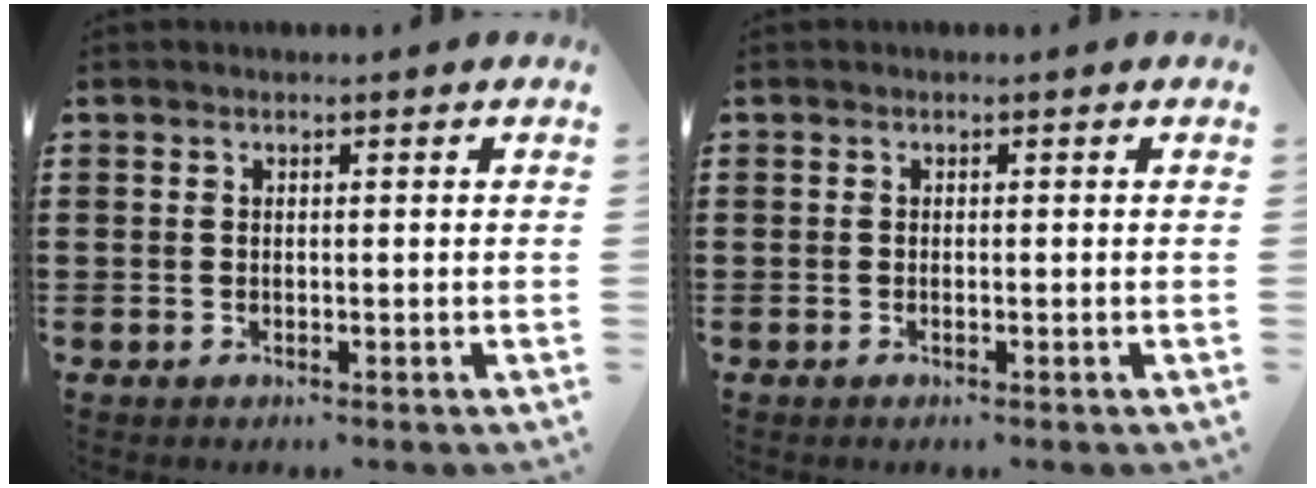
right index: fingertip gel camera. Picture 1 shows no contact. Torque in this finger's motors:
{"motor_torque": [-0.43, 0.61, -0.02, -0.01]}